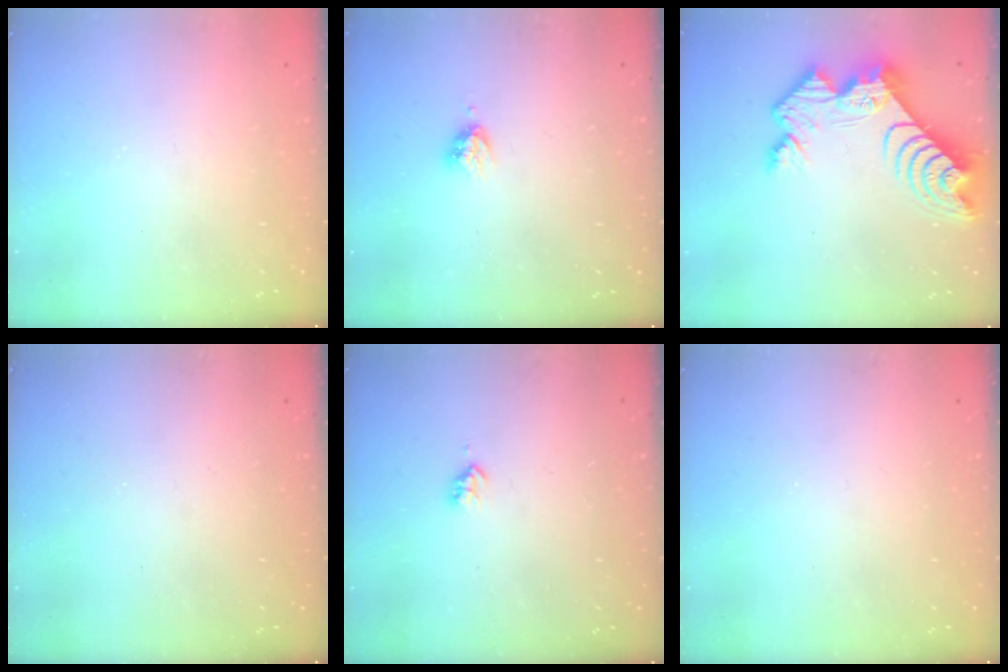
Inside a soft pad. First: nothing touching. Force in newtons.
{"total": 3.6, "press": 3.5, "slide": 0.5}
{"total": 13.4, "press": 13.4, "slide": 1.2}
{"total": 0.0}
{"total": 3.1, "press": 3.1, "slide": 0.4}
{"total": 0.0}